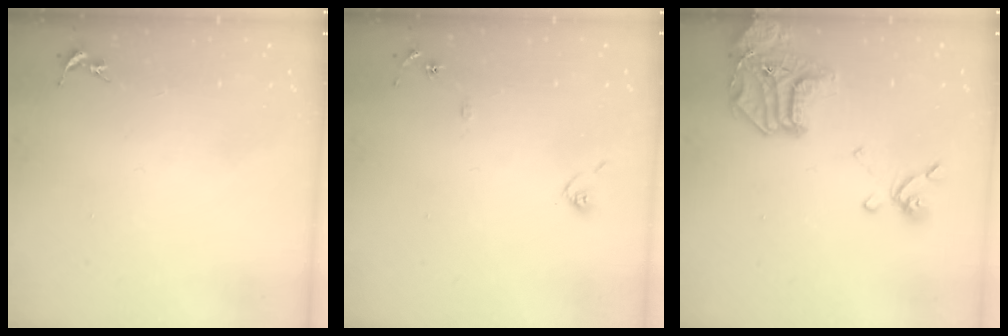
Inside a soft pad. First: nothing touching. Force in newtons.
{"total": 7.4, "press": 7.3, "slide": 0.6}
{"total": 19.2, "press": 19.0, "slide": 2.5}